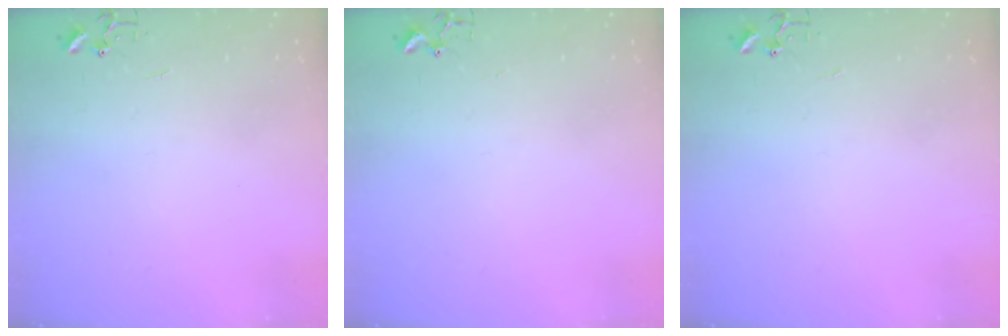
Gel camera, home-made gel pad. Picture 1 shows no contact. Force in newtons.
{"total": 1.8, "press": 1.8, "slide": 0.2}
{"total": 0.0}